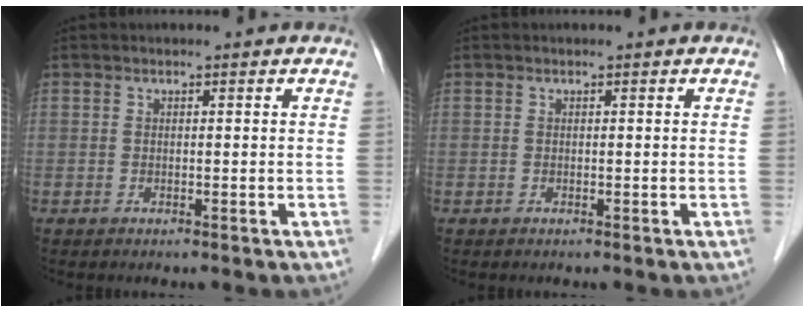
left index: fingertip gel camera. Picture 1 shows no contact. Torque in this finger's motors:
{"motor_torque": [0.00, 0.00, 0.00, 0.00]}